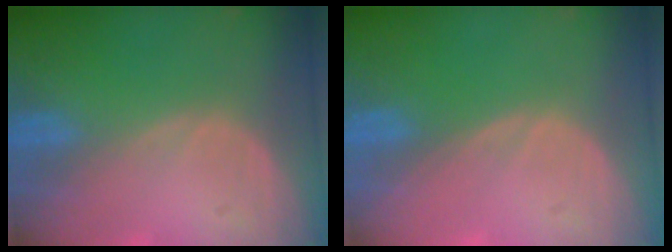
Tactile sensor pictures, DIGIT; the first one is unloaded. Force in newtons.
{"total": 0.0}